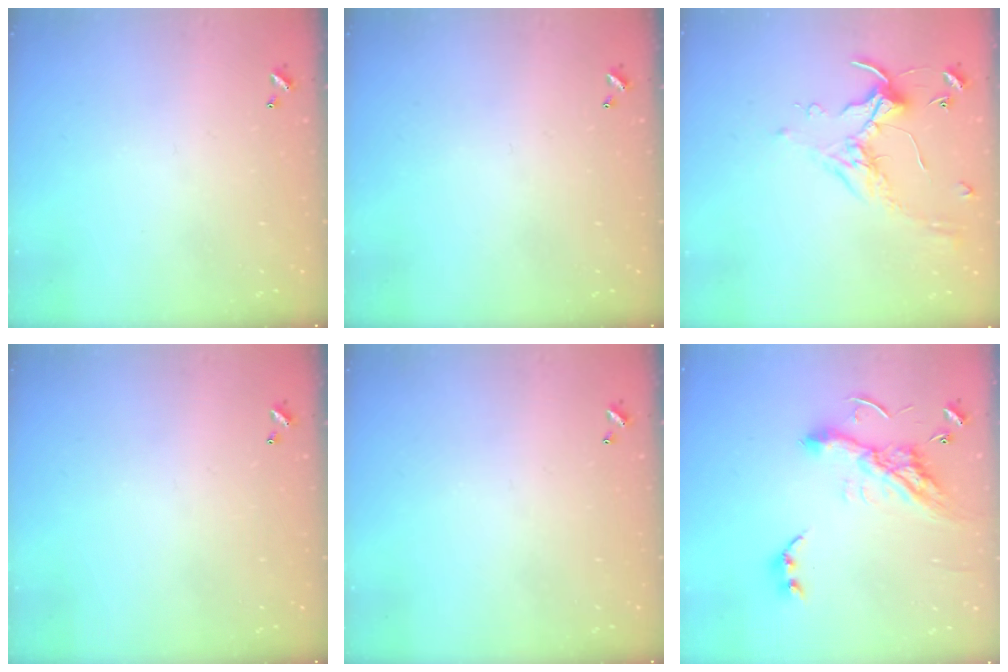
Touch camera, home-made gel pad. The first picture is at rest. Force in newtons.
{"total": 0.0}
{"total": 0.7, "press": 0.6, "slide": 0.4}
{"total": 0.0}
{"total": 0.0}
{"total": 14.9, "press": 14.8, "slide": 1.5}